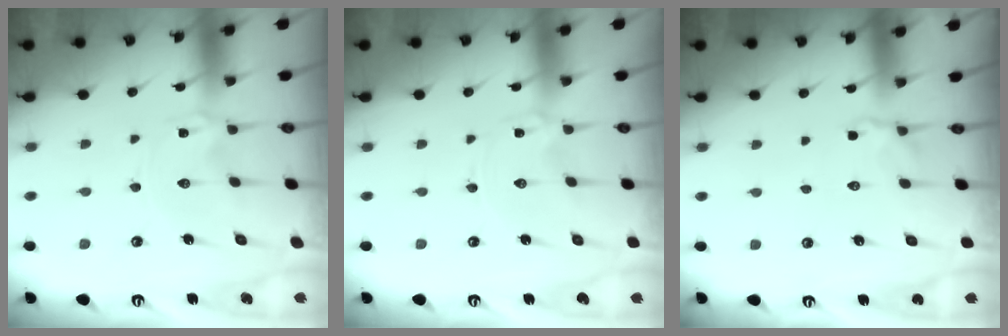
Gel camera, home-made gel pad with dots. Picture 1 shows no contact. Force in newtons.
{"total": 0.0}
{"total": 4.3, "press": 3.8, "slide": 1.9}